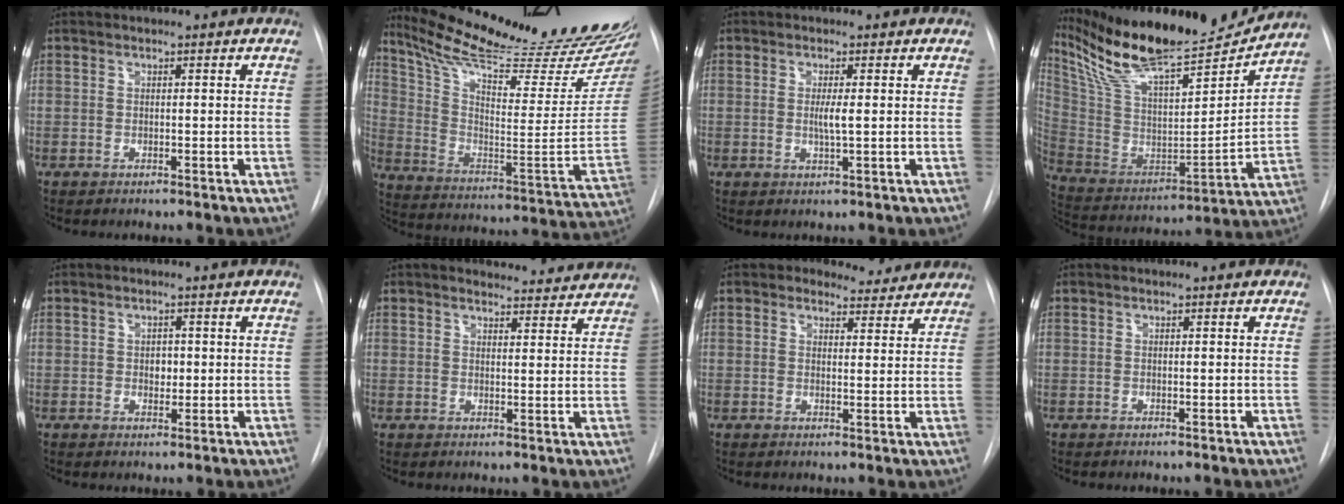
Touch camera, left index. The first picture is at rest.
{"total": 32.2, "force": [28.0, 1.7, 15.8], "torque": [-0.257, -0.103, 0.396]}
{"total": 2.3, "force": [0.1, 0.0, 2.3], "torque": [-0.048, -0.003, 0.001]}
{"total": 23.6, "force": [21.3, 2.8, 9.9], "torque": [-0.189, -0.029, 0.354]}
{"total": 1.8, "force": [0.1, 1.3, 1.2], "torque": [-0.017, 0.001, 0.004]}
{"total": 9.4, "force": [9.0, 2.3, 1.5], "torque": [0.001, 0.005, 0.094]}
{"total": 4.8, "force": [4.3, 2.1, 0.0], "torque": [0.008, -0.003, 0.044]}
{"total": 0.0}